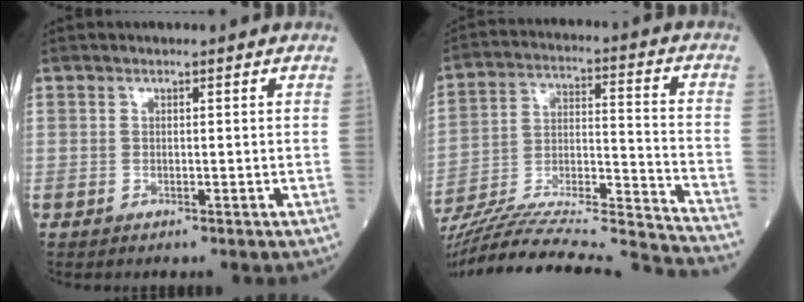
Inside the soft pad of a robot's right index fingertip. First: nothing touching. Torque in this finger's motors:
{"motor_torque": [0.38, -1.63, 0.60, 0.18]}